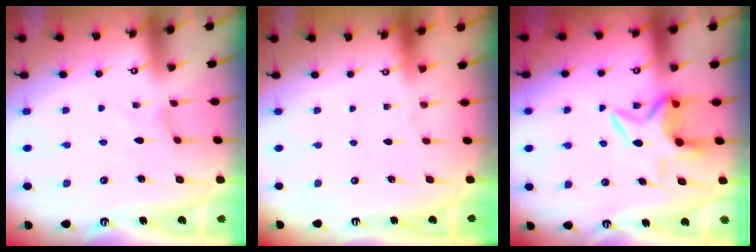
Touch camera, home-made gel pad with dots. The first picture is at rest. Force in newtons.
{"total": 0.0}
{"total": 7.2, "press": 7.2, "slide": 0.6}